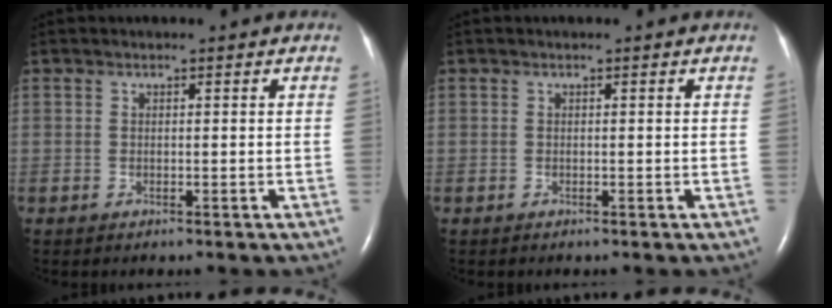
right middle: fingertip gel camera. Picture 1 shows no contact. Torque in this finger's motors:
{"motor_torque": [0.01, -0.13, 0.00, -0.01]}